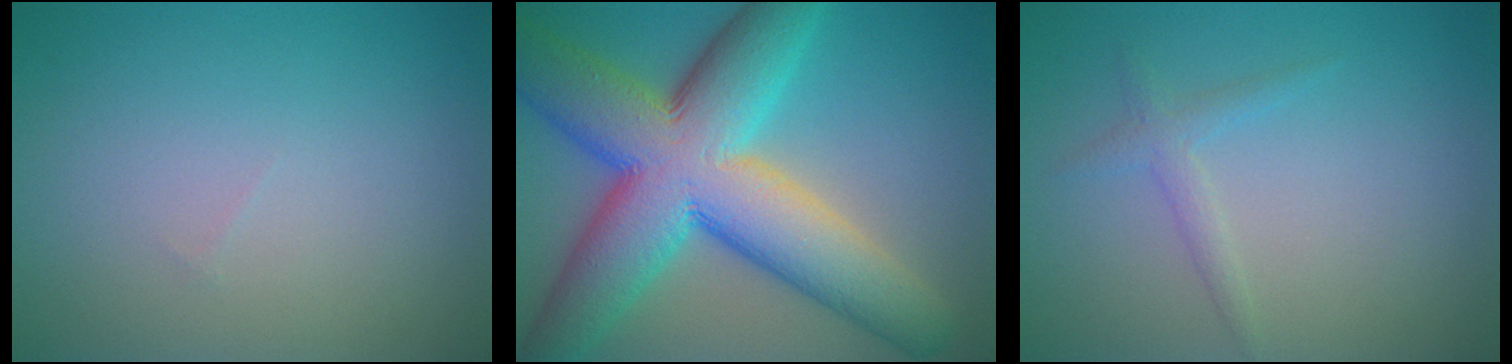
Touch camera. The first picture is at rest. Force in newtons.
{"total": 14.6, "press": 14.6, "slide": 0.2}
{"total": 1.4, "press": 1.4, "slide": 0.0}